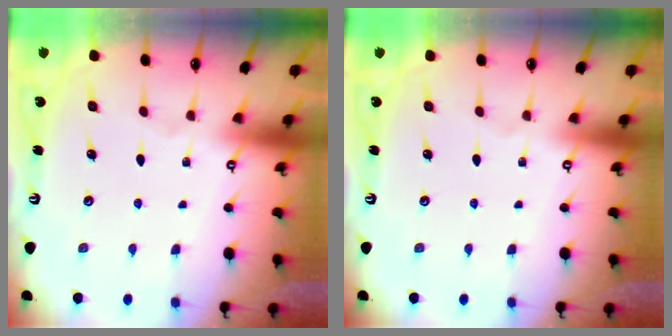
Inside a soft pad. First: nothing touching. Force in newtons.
{"total": 0.0}